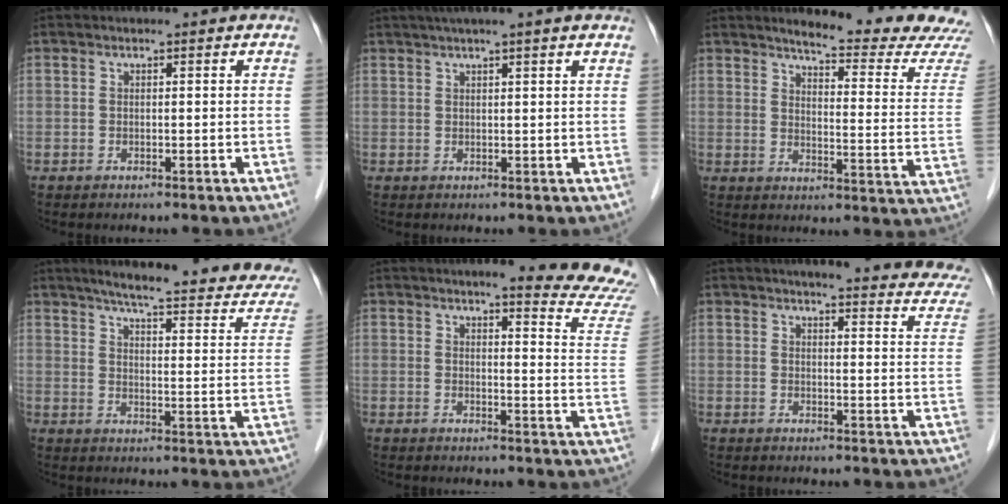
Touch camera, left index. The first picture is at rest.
{"total": 5.9, "force": [4.5, -0.7, 3.8], "torque": [-0.056, 0.029, 0.064]}
{"total": 16.6, "force": [15.9, -0.7, 4.8], "torque": [-0.066, -0.109, 0.176]}
{"total": 24.0, "force": [20.0, 3.6, 12.9], "torque": [-0.162, -0.021, 0.231]}
{"total": 13.5, "force": [12.8, -0.3, 4.3], "torque": [-0.036, -0.087, 0.122]}
{"total": 20.7, "force": [18.3, 2.8, 9.2], "torque": [-0.100, -0.034, 0.194]}